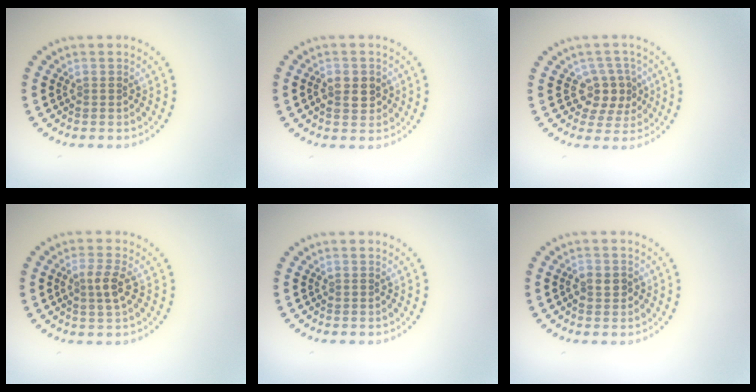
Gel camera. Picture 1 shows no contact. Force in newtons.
{"total": 2.5, "press": 2.5, "slide": 0.4}
{"total": 3.0, "press": 2.6, "slide": 1.6}
{"total": 2.2, "press": 2.1, "slide": 0.7}
{"total": 0.0}
{"total": 1.8, "press": 1.8, "slide": 0.4}